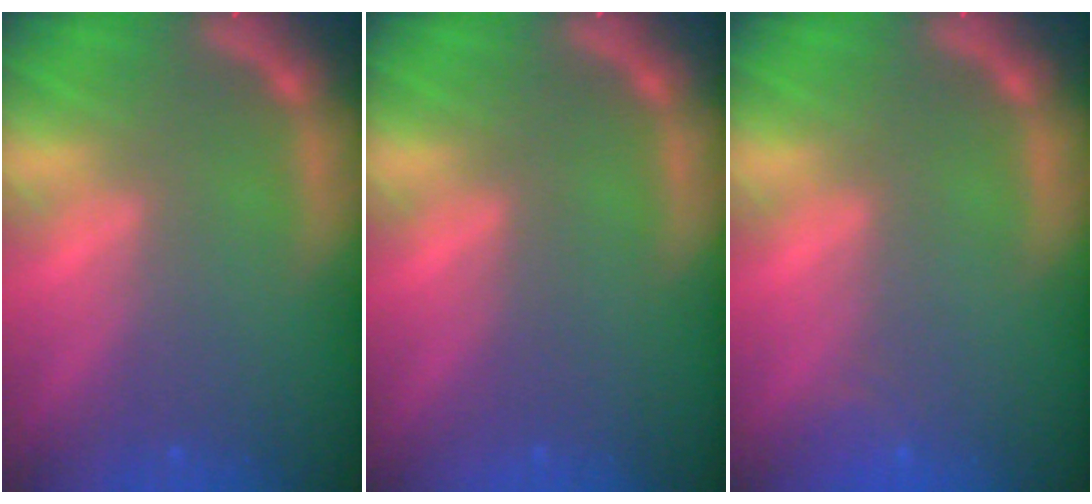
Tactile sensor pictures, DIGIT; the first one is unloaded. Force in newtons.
{"total": 0.0}
{"total": 1.4}